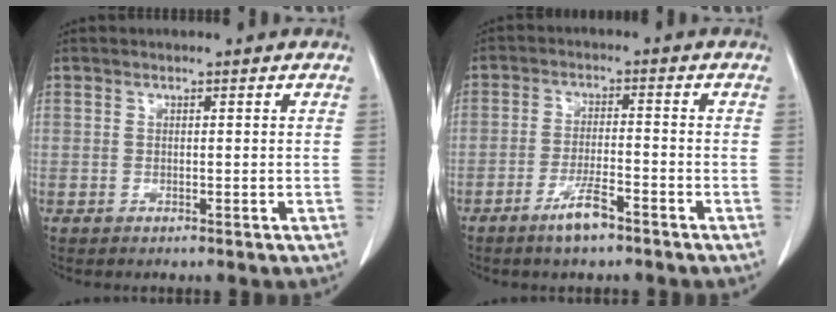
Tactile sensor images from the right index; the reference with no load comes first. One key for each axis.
{"total": 5.0, "fx": -3.4, "fy": 0.7, "fz": 3.6, "tx": -0.070, "ty": -0.003, "tz": -0.058}